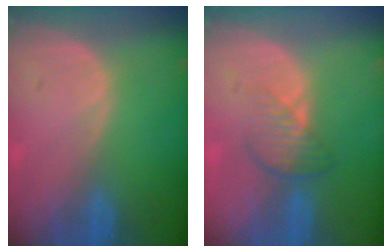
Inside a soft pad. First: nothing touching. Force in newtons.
{"total": 3.8, "press": 3.4, "slide": 1.6}